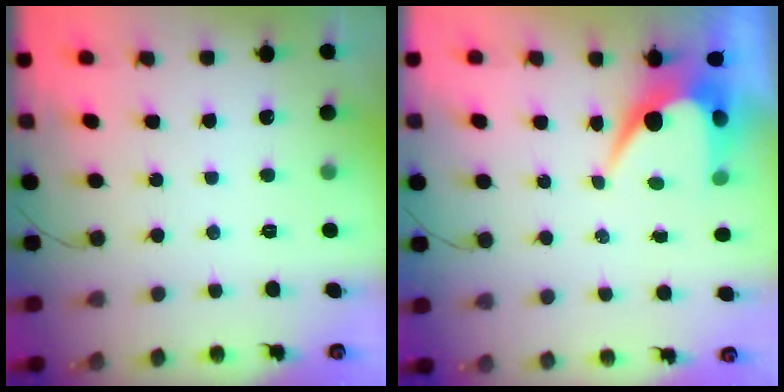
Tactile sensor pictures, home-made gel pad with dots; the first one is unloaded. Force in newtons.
{"total": 7.5, "press": 7.4, "slide": 0.4}